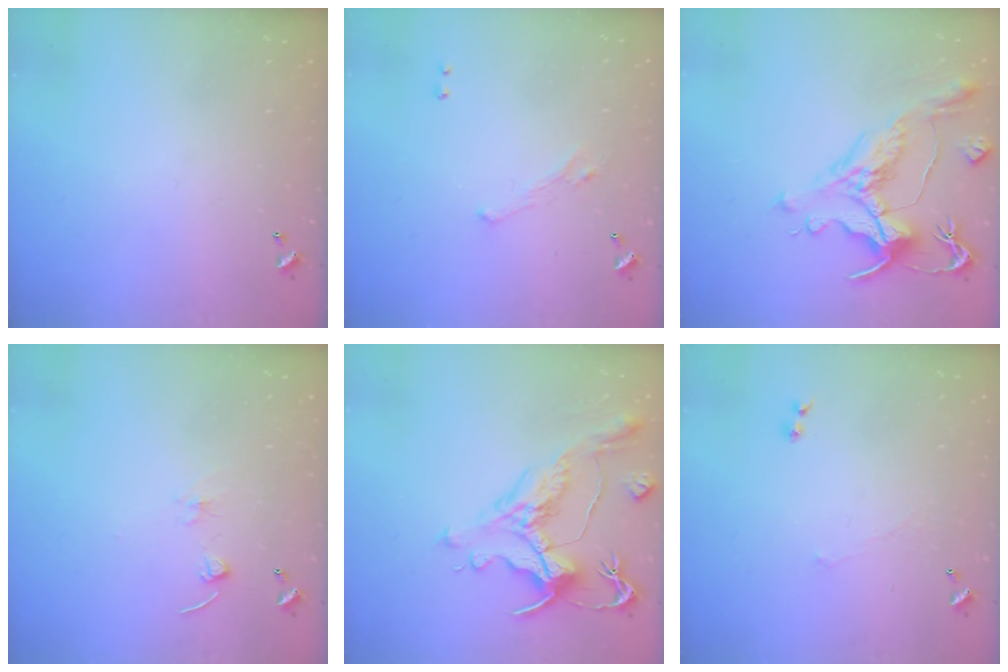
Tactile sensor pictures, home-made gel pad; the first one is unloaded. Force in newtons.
{"total": 0.8, "press": 0.3, "slide": 0.7}
{"total": 2.4, "press": 1.9, "slide": 1.4}
{"total": 2.4, "press": 2.4, "slide": 0.3}
{"total": 2.4, "press": 1.9, "slide": 1.4}
{"total": 1.6, "press": 1.5, "slide": 0.6}